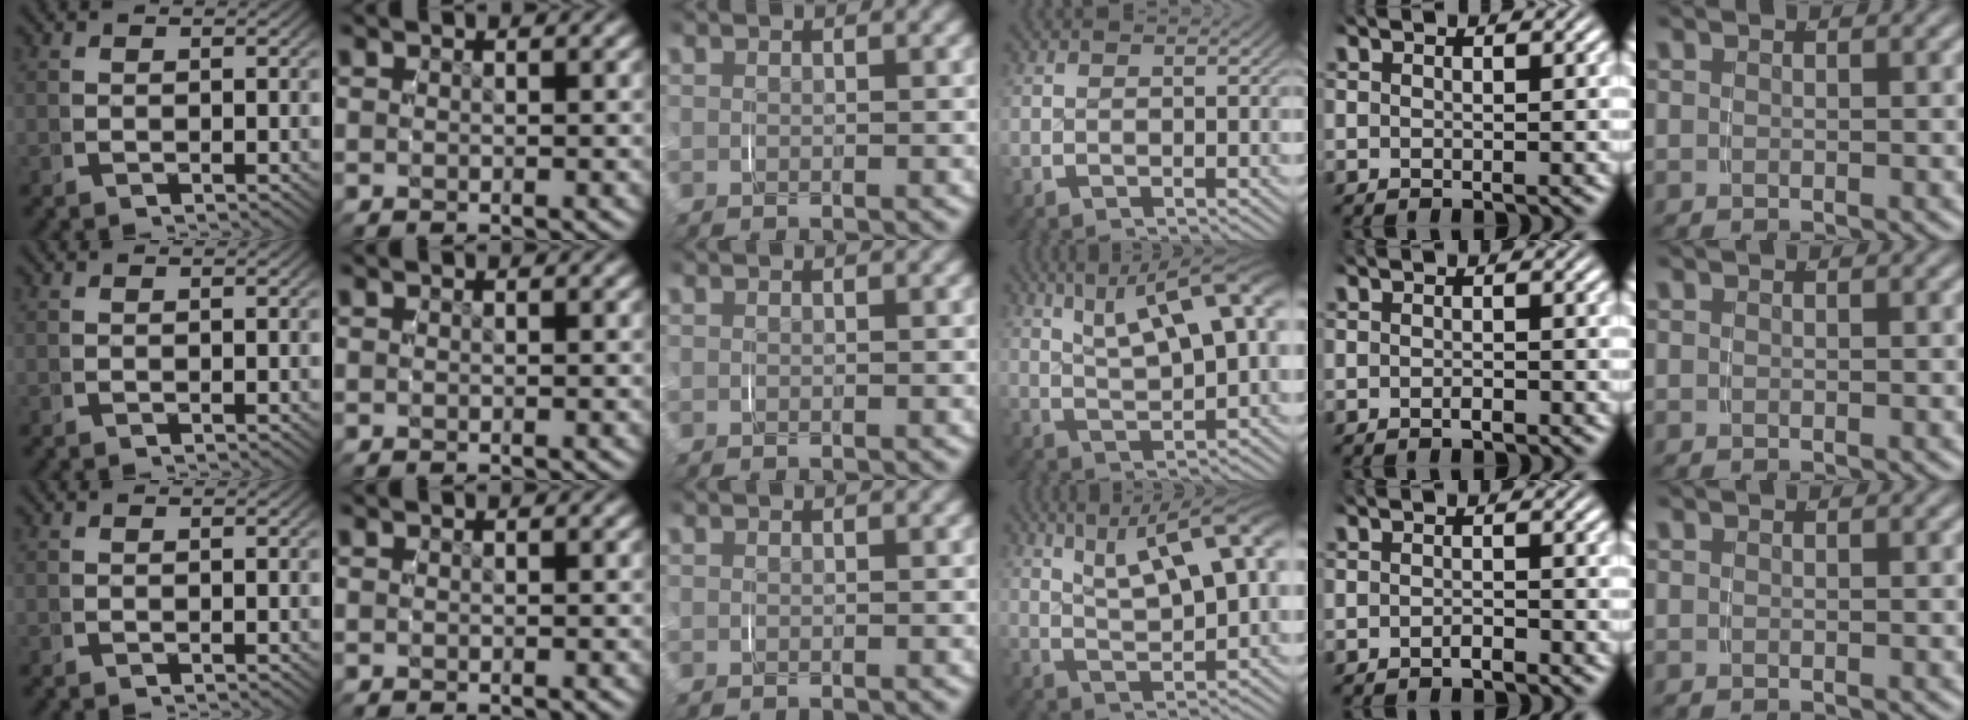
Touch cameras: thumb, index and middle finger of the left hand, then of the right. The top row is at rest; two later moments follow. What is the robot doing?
{"motion": "grasp_and_lifting", "object": "map"}